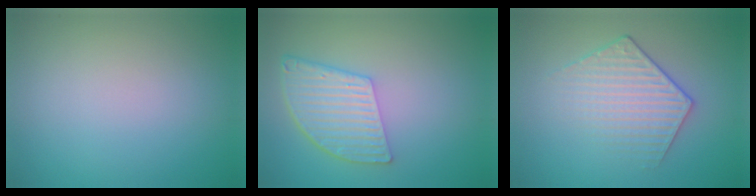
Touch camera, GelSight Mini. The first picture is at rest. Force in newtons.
{"total": 5.6, "press": 4.3, "slide": 3.6}
{"total": 3.5, "press": 3.1, "slide": 1.5}